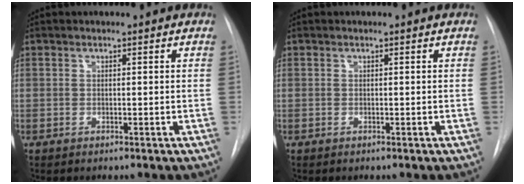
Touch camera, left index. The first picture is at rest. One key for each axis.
{"total": 0.0}